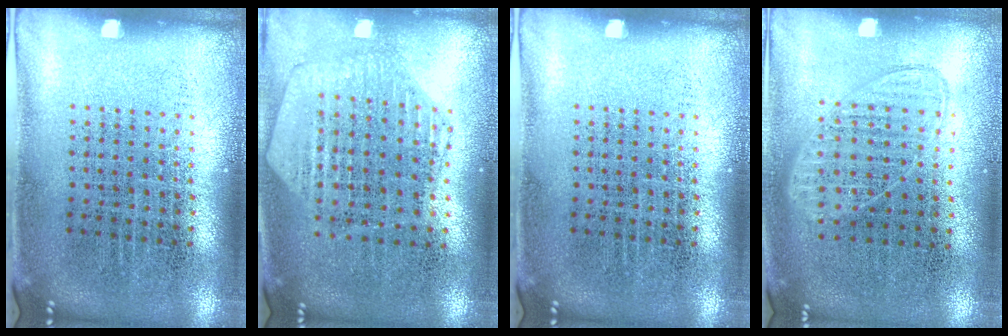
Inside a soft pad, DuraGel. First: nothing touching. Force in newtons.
{"total": 1.2, "press": 1.2, "slide": 0.2}
{"total": 0.0}
{"total": 0.9, "press": 0.9, "slide": 0.3}